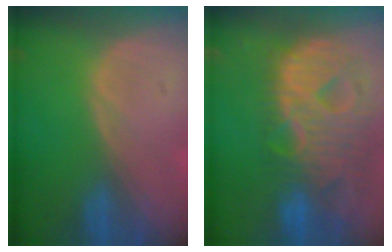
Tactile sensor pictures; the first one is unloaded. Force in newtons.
{"total": 13.0, "press": 10.9, "slide": 7.0}